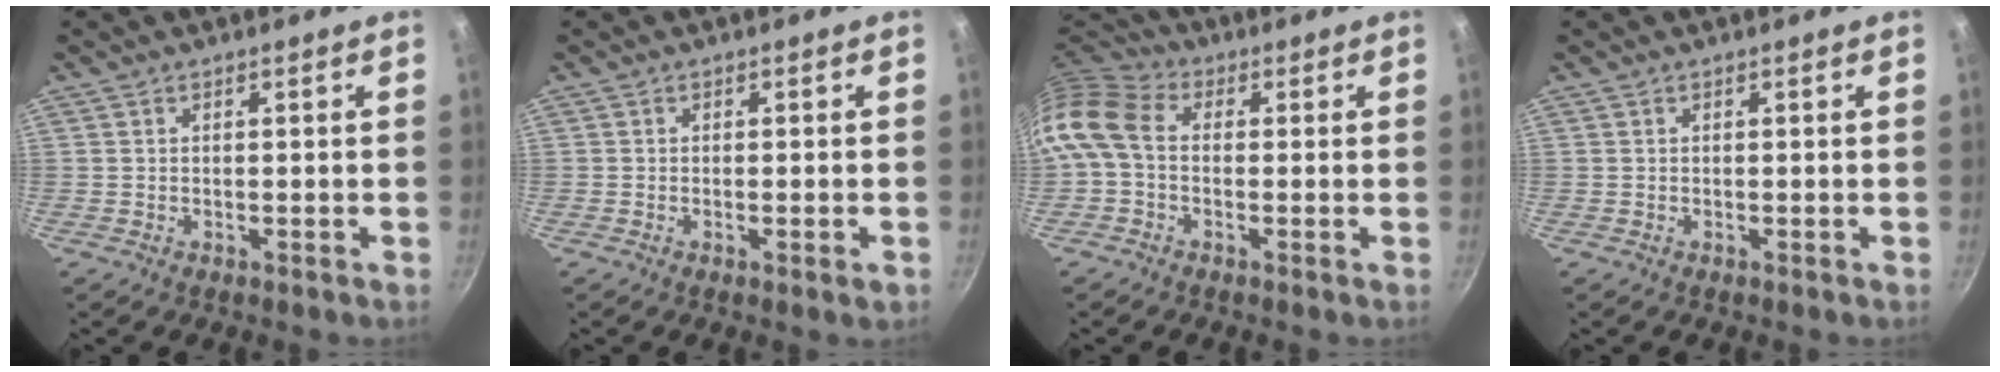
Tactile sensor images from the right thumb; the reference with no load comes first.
{"total": 1.7, "force": [-0.5, 0.3, 1.5], "torque": [-0.031, -0.001, -0.012]}
{"total": 10.2, "force": [-0.6, 7.3, 7.2], "torque": [-0.147, 0.031, -0.032]}
{"total": 0.0}